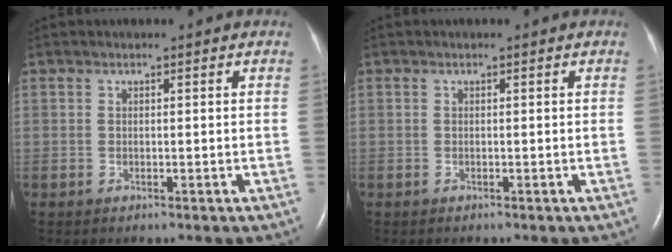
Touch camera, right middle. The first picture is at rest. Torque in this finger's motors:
{"motor_torque": [-0.26, 0.02, -0.02, -0.01]}